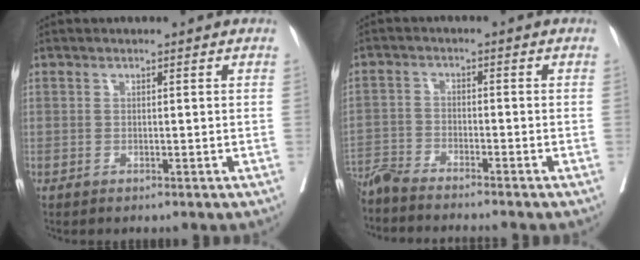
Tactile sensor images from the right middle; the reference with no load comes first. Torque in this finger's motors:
{"motor_torque": [0.78, -1.00, 0.30, 0.18]}